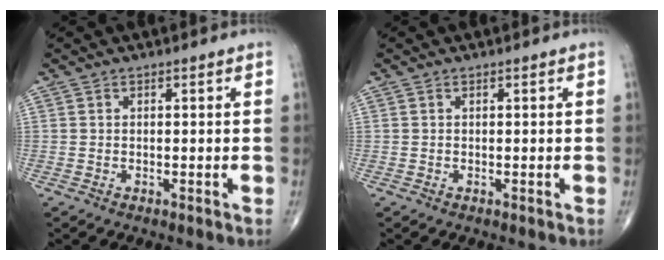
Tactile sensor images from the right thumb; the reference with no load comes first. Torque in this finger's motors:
{"motor_torque": [0.20, 0.08, -0.11, -0.22, 0.00]}